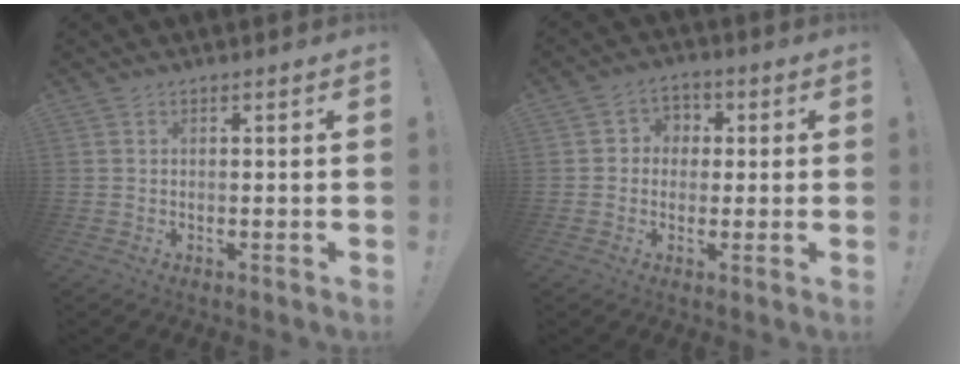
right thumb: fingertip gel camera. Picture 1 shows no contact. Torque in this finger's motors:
{"motor_torque": [0.01, 0.02, -0.05, -0.09, 0.14]}